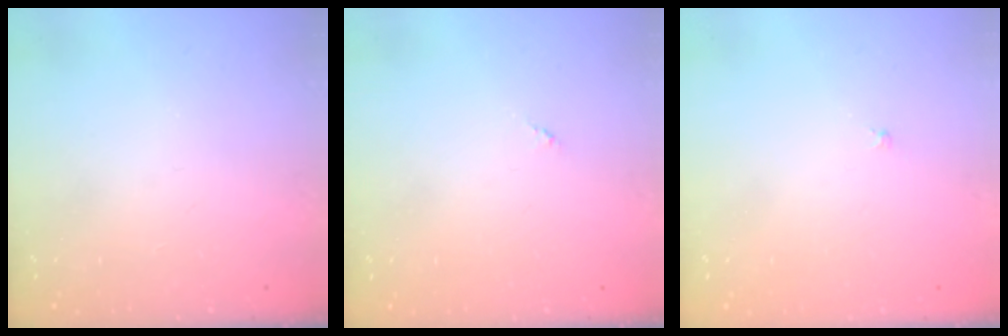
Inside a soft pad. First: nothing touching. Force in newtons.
{"total": 0.0}
{"total": 1.0, "press": 0.9, "slide": 0.3}